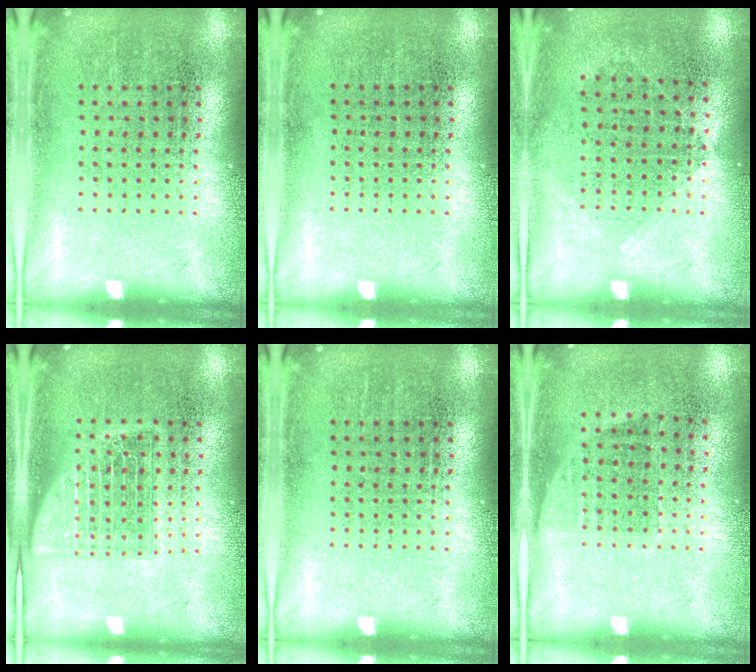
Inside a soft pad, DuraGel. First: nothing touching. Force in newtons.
{"total": 0.0}
{"total": 1.0, "press": 0.9, "slide": 0.5}
{"total": 2.2, "press": 2.2, "slide": 0.3}
{"total": 0.0}
{"total": 0.8, "press": 0.7, "slide": 0.5}